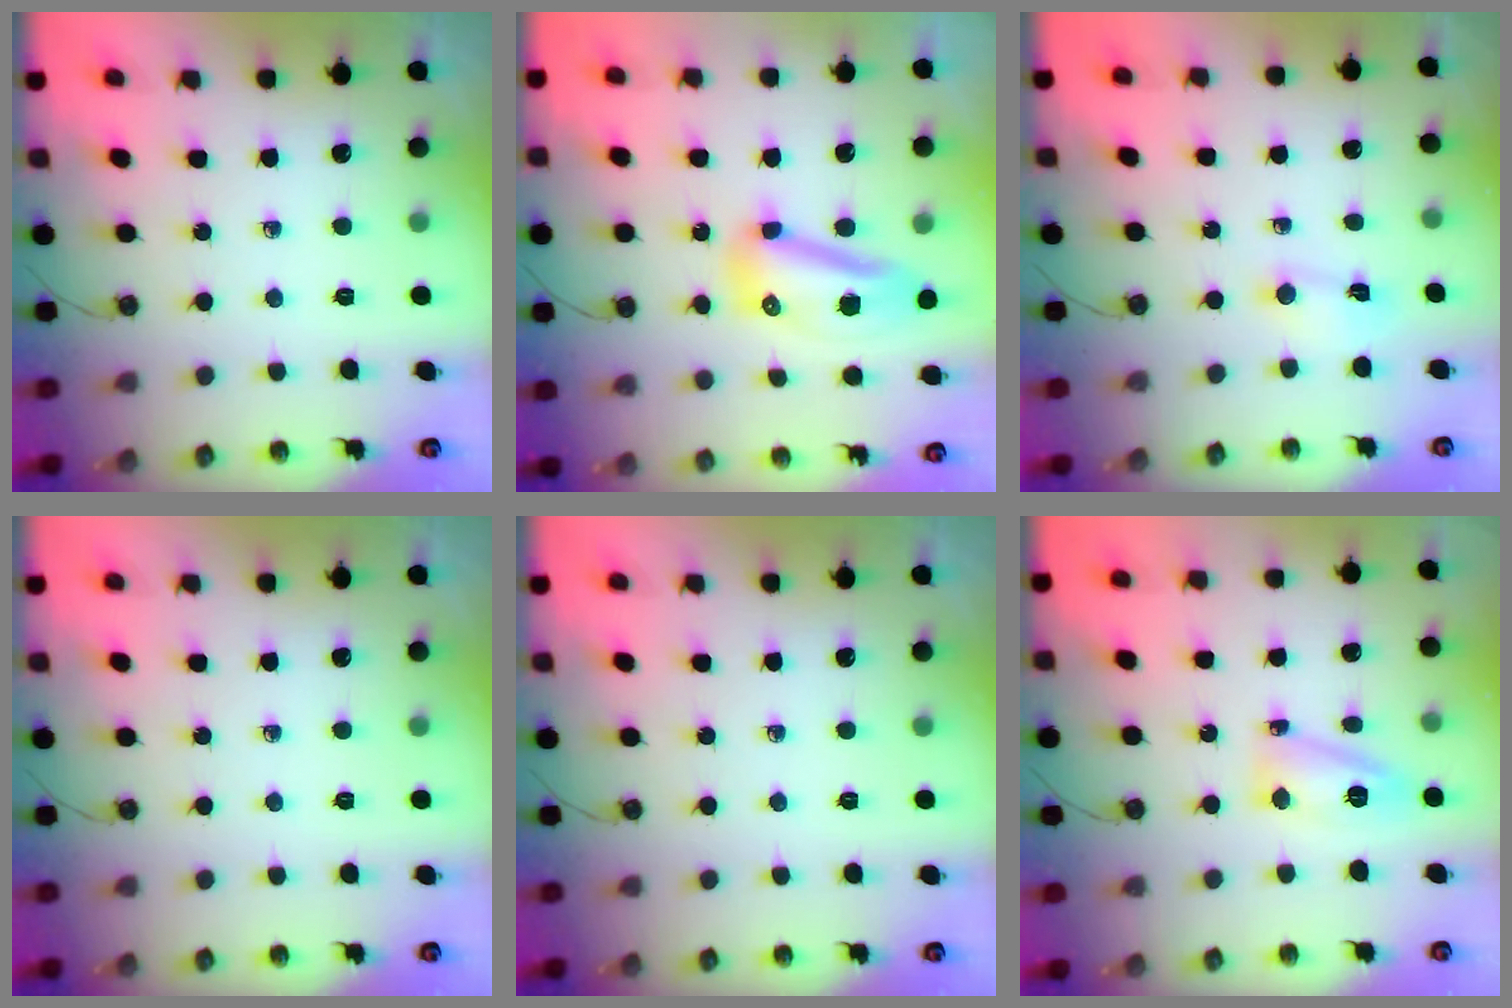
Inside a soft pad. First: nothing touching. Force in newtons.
{"total": 11.2, "press": 11.2, "slide": 1.3}
{"total": 2.9, "press": 2.9, "slide": 0.4}
{"total": 0.0}
{"total": 0.0}
{"total": 11.1, "press": 11.1, "slide": 0.8}